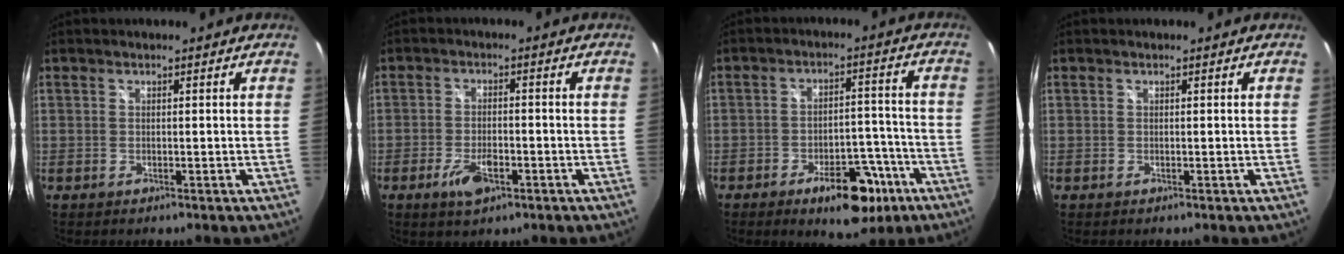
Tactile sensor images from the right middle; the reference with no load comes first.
{"total": 5.5, "force": [-2.9, 2.4, 3.9], "torque": [-0.089, -0.008, -0.050]}
{"total": 12.1, "force": [-7.2, 5.8, 7.8], "torque": [-0.114, 0.018, -0.090]}
{"total": 0.0}